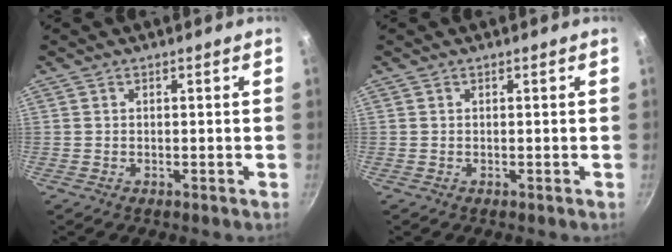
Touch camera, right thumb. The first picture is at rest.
{"total": 0.0}